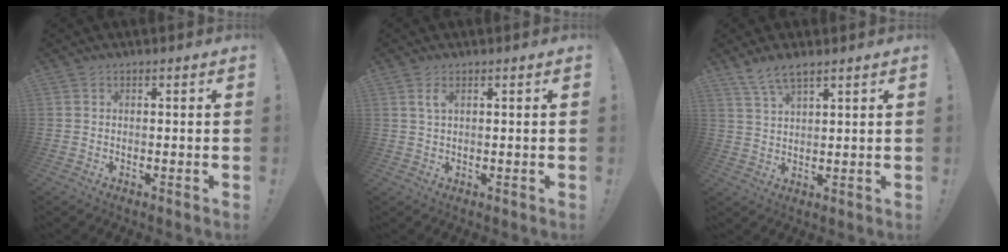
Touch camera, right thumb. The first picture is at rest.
{"total": 2.4, "force": [1.1, 0.6, 2.0], "torque": [-0.036, -0.001, 0.017]}
{"total": 5.4, "force": [4.2, 1.2, 3.1], "torque": [-0.062, -0.016, 0.078]}